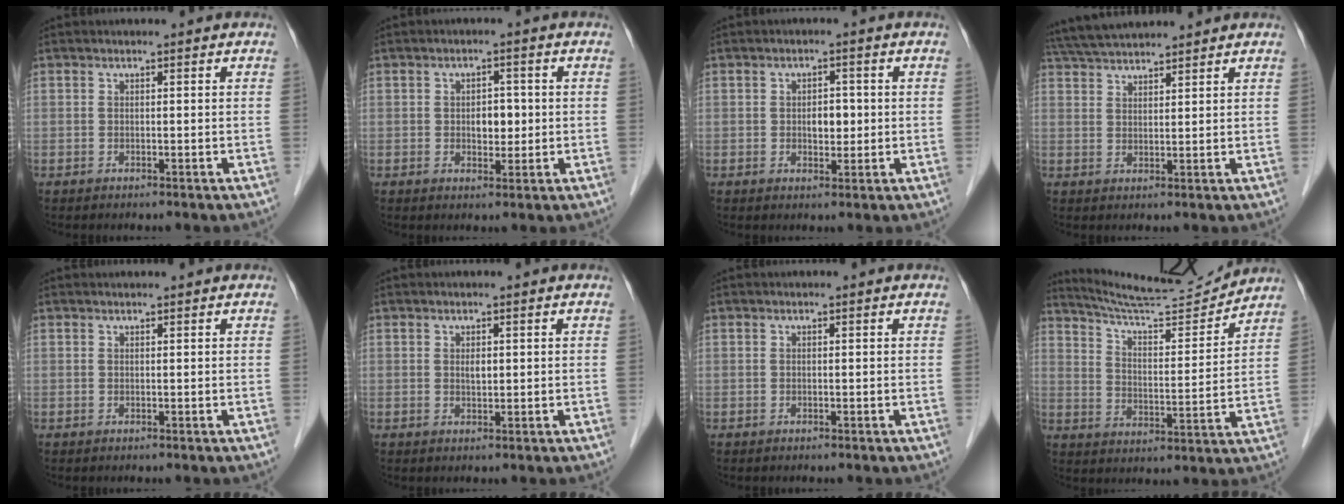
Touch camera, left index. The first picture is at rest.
{"total": 3.2, "force": [0.0, 2.0, 2.5], "torque": [-0.033, 0.006, 0.003]}
{"total": 2.9, "force": [0.0, 1.7, 2.3], "torque": [-0.033, 0.004, 0.002]}
{"total": 8.3, "force": [7.8, 0.8, 2.7], "torque": [-0.057, 0.037, 0.139]}
{"total": 0.6, "force": [0.6, 0.0, 0.1], "torque": [-0.006, 0.006, 0.011]}
{"total": 1.2, "force": [0.4, 0.6, 1.0], "torque": [-0.017, -0.001, 0.007]}
{"total": 0.0}
{"total": 13.7, "force": [13.4, -0.3, 3.0], "torque": [-0.058, -0.005, 0.212]}